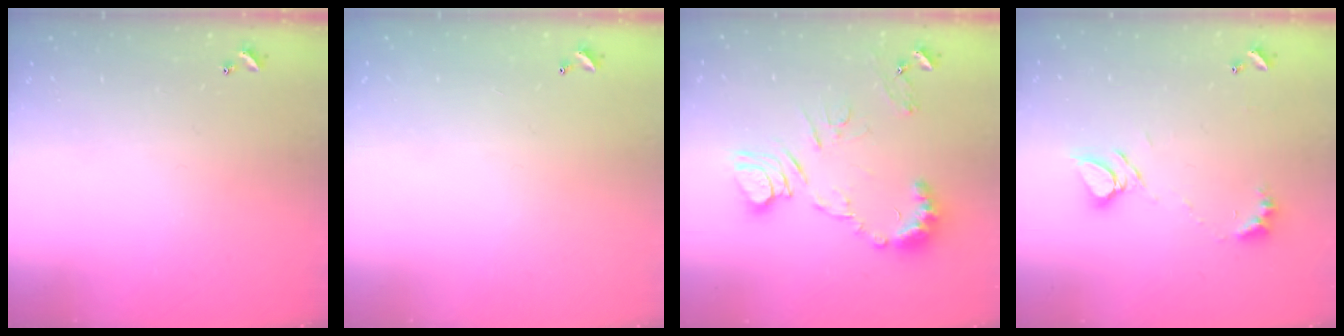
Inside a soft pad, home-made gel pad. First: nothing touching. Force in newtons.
{"total": 2.8, "press": 2.8, "slide": 0.1}
{"total": 11.5, "press": 11.5, "slide": 0.6}
{"total": 7.0, "press": 7.0, "slide": 0.8}